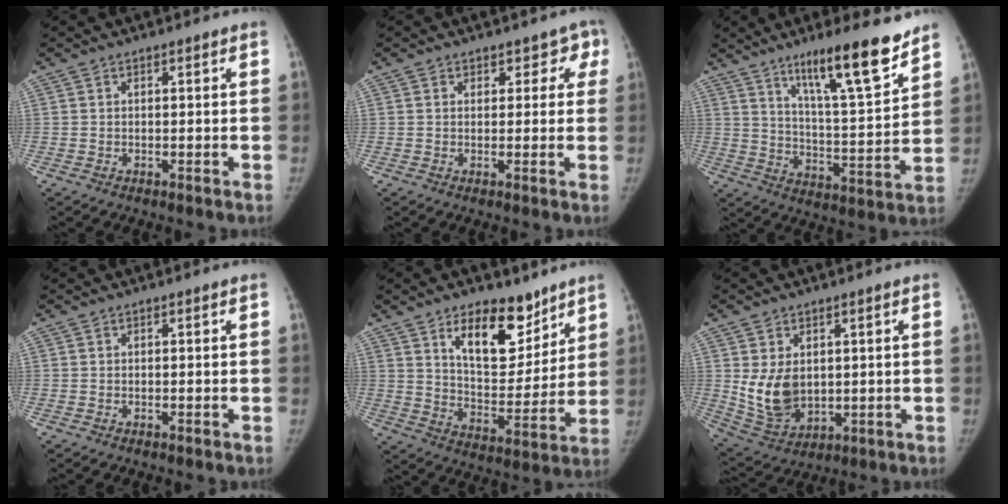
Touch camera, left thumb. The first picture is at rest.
{"total": 3.9, "force": [2.1, 3.0, 1.3], "torque": [0.030, -0.003, 0.019]}
{"total": 16.7, "force": [11.5, 2.5, 11.8], "torque": [-0.166, -0.077, 0.192]}
{"total": 0.0}
{"total": 15.1, "force": [9.6, 7.7, 8.8], "torque": [-0.089, -0.070, 0.163]}
{"total": 9.9, "force": [1.3, 7.0, 6.9], "torque": [-0.108, -0.020, 0.049]}